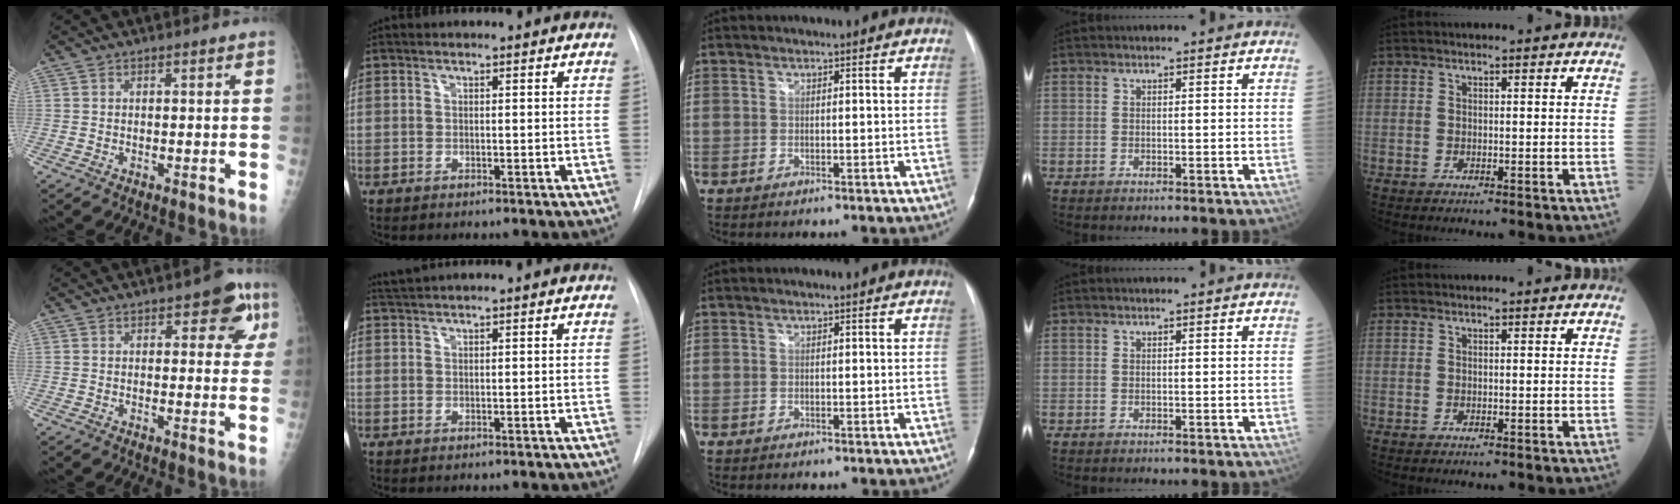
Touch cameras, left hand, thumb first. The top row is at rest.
{"thumb": {"total": 7.3, "force": [3.1, 3.8, 5.4], "torque": [-0.021, -0.005, 0.027]}, "index": {"total": 2.4, "force": [2.3, -0.4, 0.6], "torque": [-0.006, 0.023, 0.046]}}